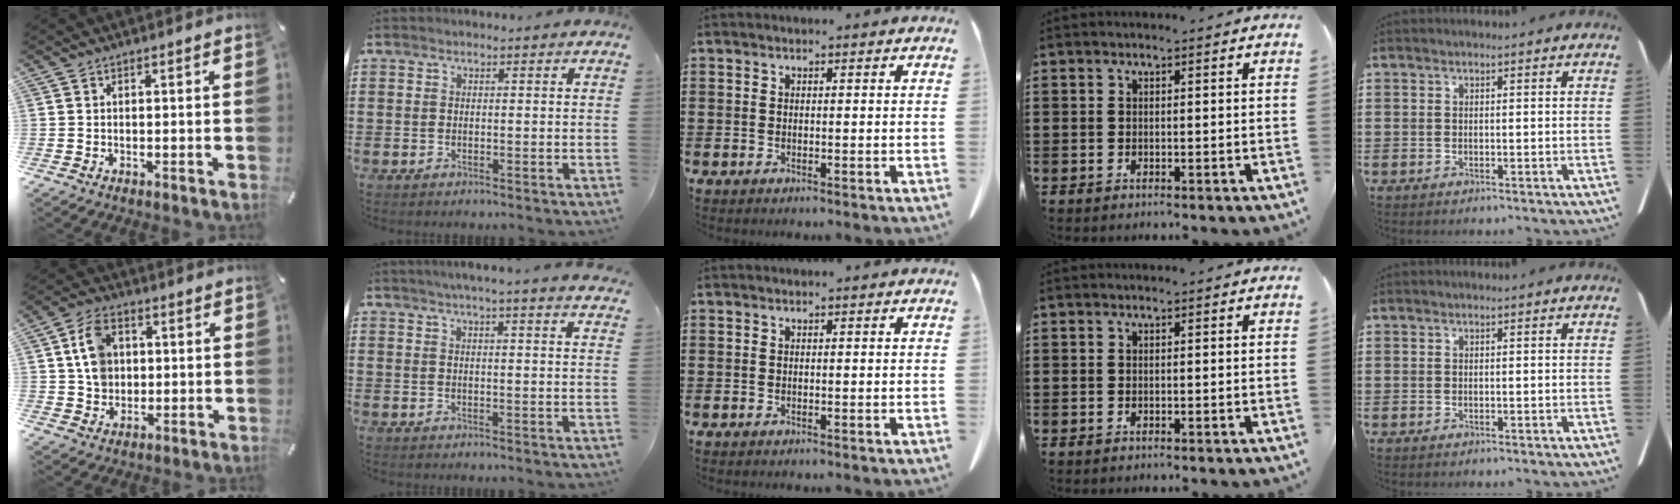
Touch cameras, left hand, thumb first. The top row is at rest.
{"thumb": {"total": 8.2, "force": [1.6, 6.9, 4.1], "torque": [-0.082, 0.010, 0.032]}, "index": {"total": 3.3, "force": [3.0, -0.9, 1.2], "torque": [-0.030, -0.009, 0.052]}}